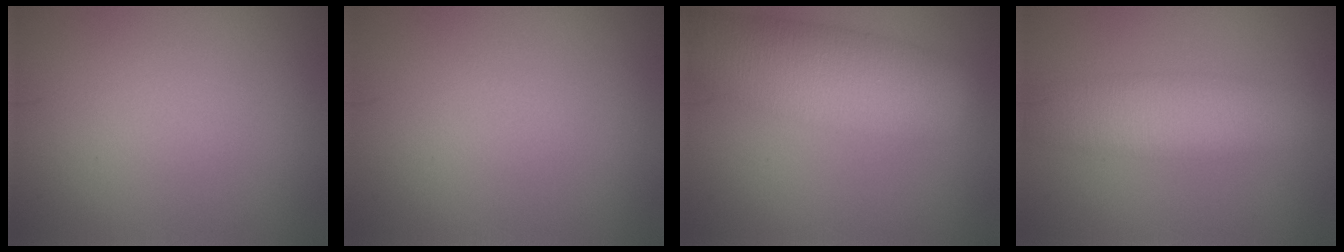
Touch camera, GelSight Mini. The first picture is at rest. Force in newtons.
{"total": 0.0}
{"total": 8.8, "press": 8.7, "slide": 0.6}
{"total": 5.7, "press": 5.6, "slide": 0.3}